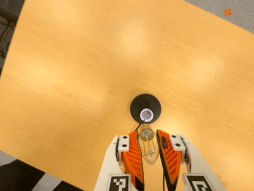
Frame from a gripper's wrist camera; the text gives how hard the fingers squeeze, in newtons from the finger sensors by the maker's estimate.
{"total": 20.9, "left": 23.6, "right": 18.3}